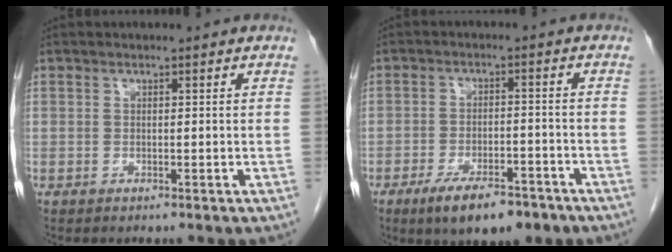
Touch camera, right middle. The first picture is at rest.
{"total": 9.2, "force": [-6.4, 3.2, 5.8], "torque": [-0.087, -0.004, -0.099]}